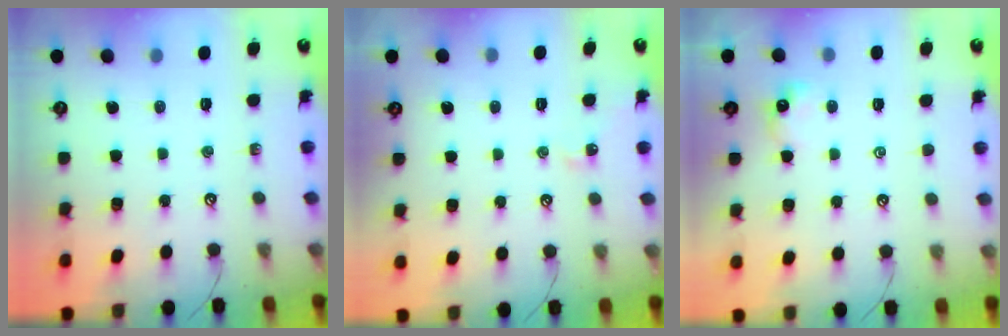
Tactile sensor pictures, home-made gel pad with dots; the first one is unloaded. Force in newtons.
{"total": 2.2, "press": 2.1, "slide": 0.6}
{"total": 0.9, "press": 0.9, "slide": 0.2}